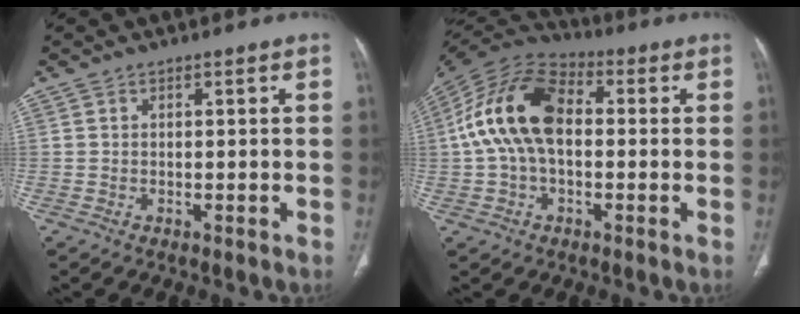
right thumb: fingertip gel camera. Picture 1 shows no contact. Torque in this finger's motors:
{"motor_torque": [2.04, 2.96, 2.08, -0.63, 0.24]}